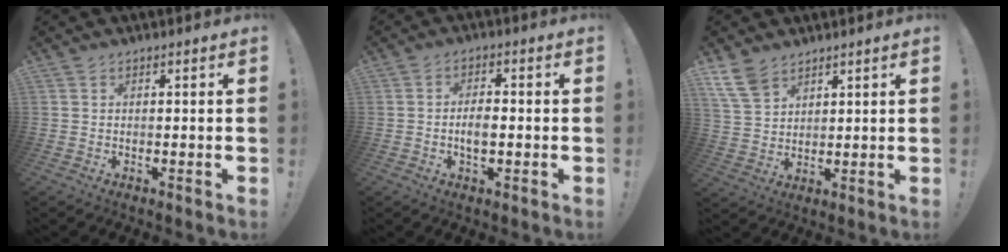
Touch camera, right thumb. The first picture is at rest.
{"total": 4.7, "force": [-1.2, 2.1, 4.0], "torque": [-0.072, 0.005, -0.023]}
{"total": 8.5, "force": [5.9, 4.6, 4.0], "torque": [-0.070, -0.027, 0.118]}